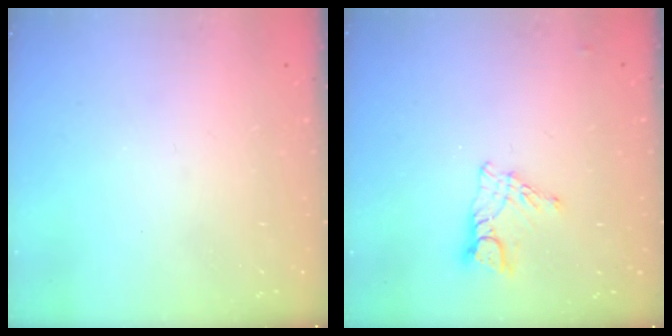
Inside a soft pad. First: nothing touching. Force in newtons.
{"total": 8.0, "press": 8.0, "slide": 0.6}